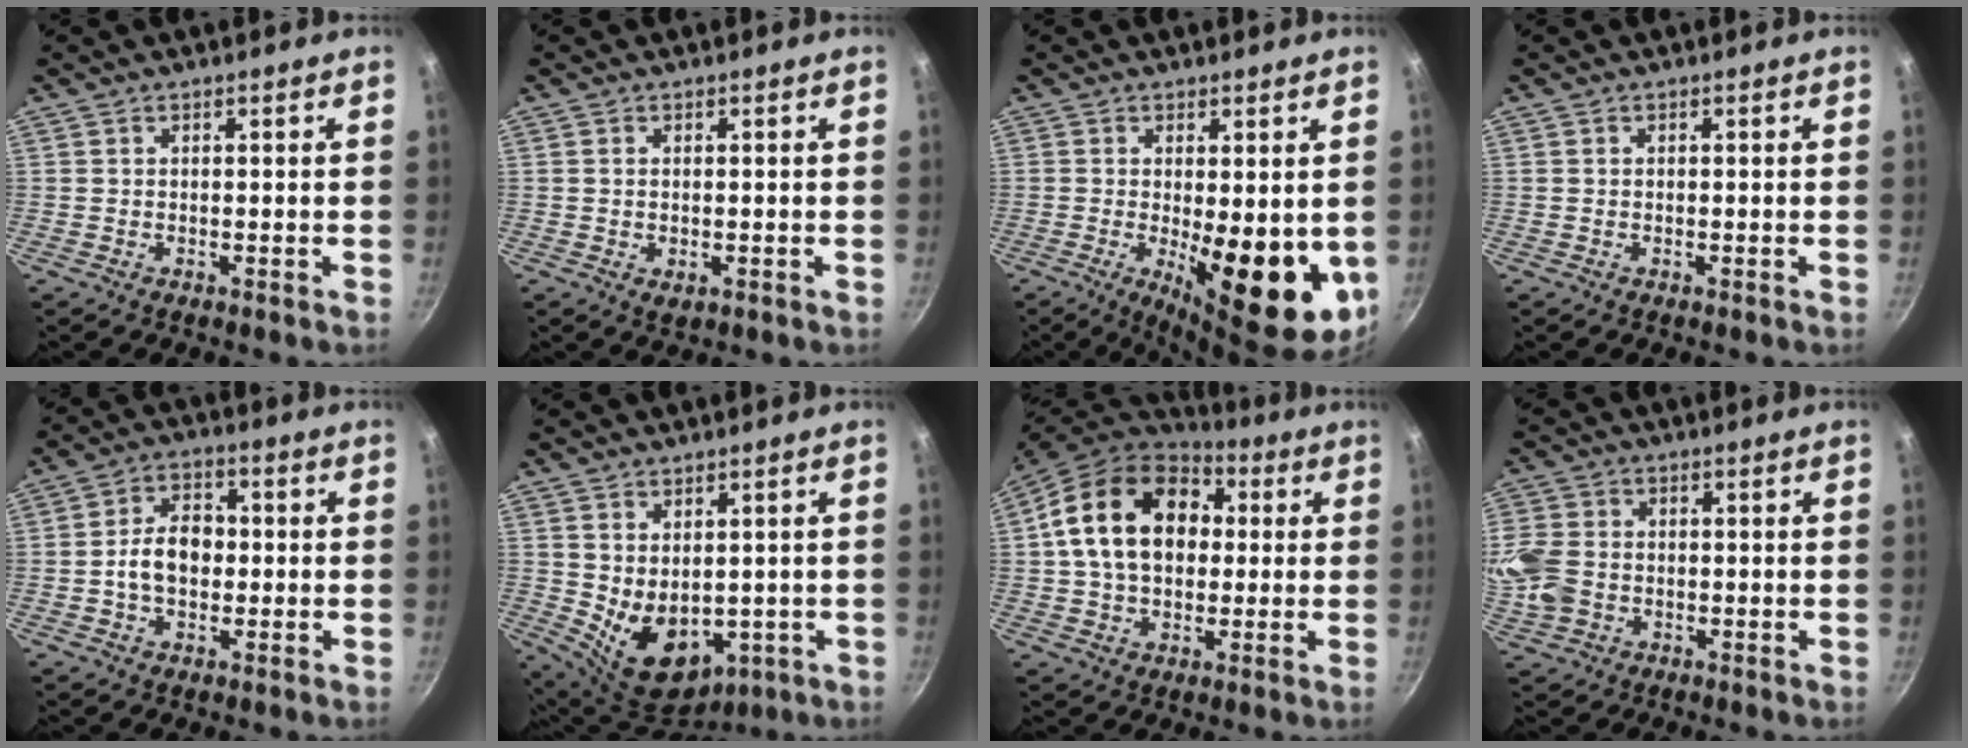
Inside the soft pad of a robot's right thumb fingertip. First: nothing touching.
{"total": 1.8, "force": [-0.2, 1.1, 1.4], "torque": [-0.021, -0.006, -0.002]}
{"total": 14.6, "force": [-2.0, 5.2, 13.5], "torque": [-0.161, -0.022, -0.013]}
{"total": 0.0}
{"total": 8.3, "force": [-0.8, 5.9, 5.9], "torque": [-0.076, 0.022, -0.020]}
{"total": 12.0, "force": [-0.3, 8.4, 8.6], "torque": [-0.118, -0.027, 0.027]}
{"total": 19.3, "force": [3.1, 14.0, 13.0], "torque": [-0.203, 0.027, 0.042]}
{"total": 10.6, "force": [-1.3, 8.7, 6.0], "torque": [-0.141, 0.010, -0.030]}